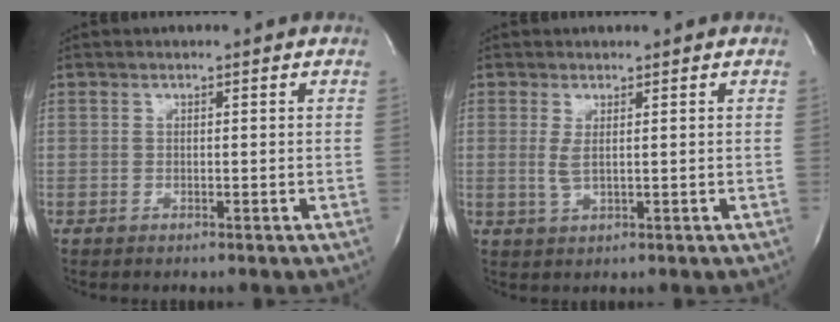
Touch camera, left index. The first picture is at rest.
{"total": 2.1, "force": [0.4, 0.4, 2.0], "torque": [-0.053, -0.003, 0.017]}